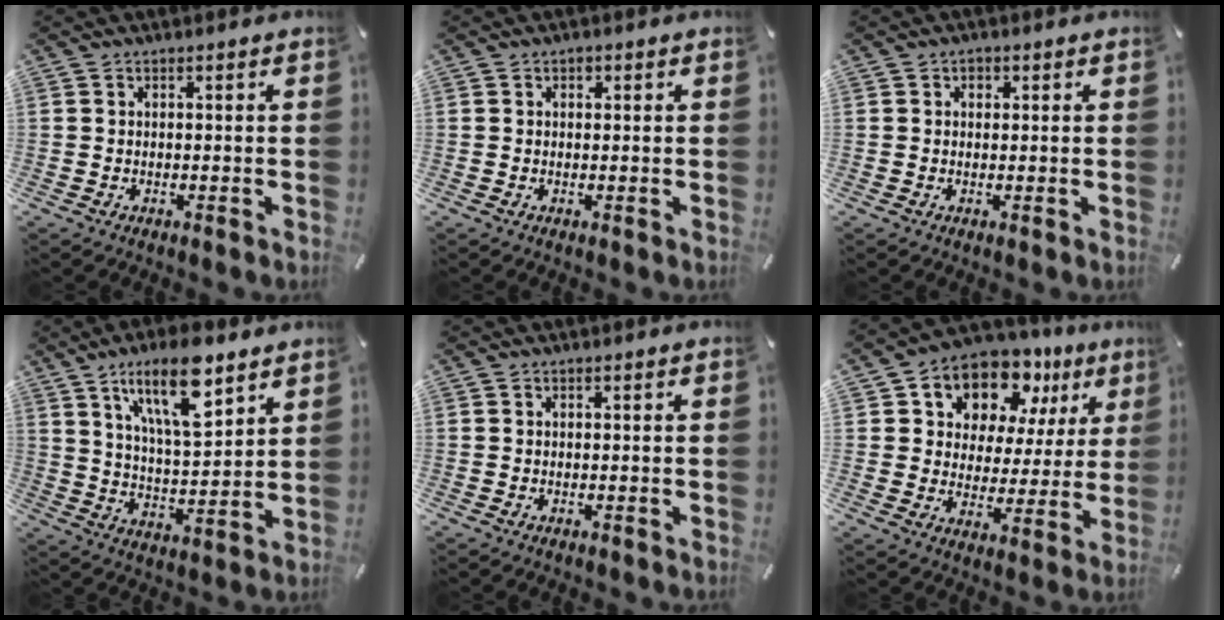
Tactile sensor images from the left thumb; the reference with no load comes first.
{"total": 0.7, "force": [0.2, 0.7, 0.2], "torque": [-0.003, 0.004, 0.004]}
{"total": 1.2, "force": [0.3, 1.1, 0.4], "torque": [0.000, 0.003, 0.003]}
{"total": 16.4, "force": [10.2, 6.0, 11.3], "torque": [-0.194, -0.039, 0.171]}
{"total": 0.0}
{"total": 11.8, "force": [8.6, 7.5, 3.1], "torque": [-0.058, -0.074, 0.160]}